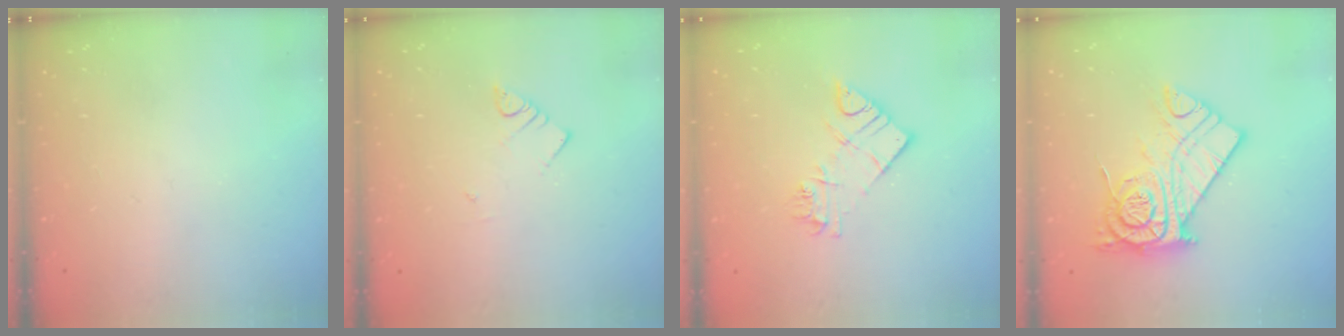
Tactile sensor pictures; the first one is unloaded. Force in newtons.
{"total": 3.2, "press": 3.2, "slide": 0.3}
{"total": 10.0, "press": 9.9, "slide": 0.9}
{"total": 14.8, "press": 14.8, "slide": 1.2}